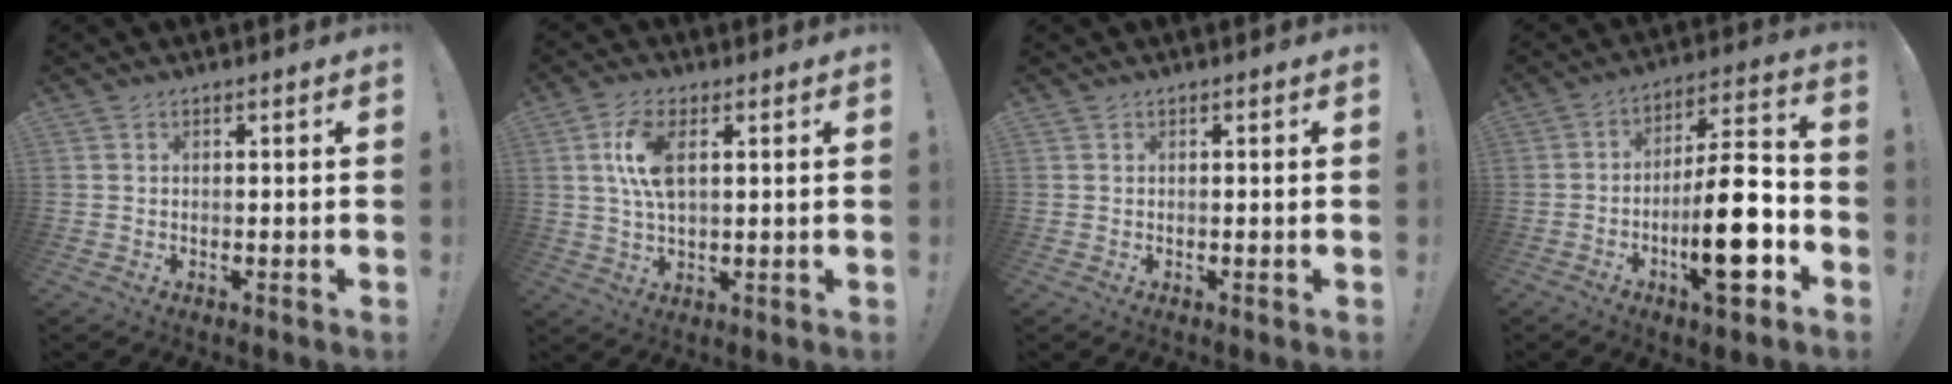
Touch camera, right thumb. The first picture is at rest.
{"total": 9.3, "force": [2.2, 4.5, 7.9], "torque": [-0.163, -0.001, 0.037]}
{"total": 0.0}
{"total": 18.9, "force": [-6.3, 5.9, 16.8], "torque": [-0.268, 0.038, -0.097]}